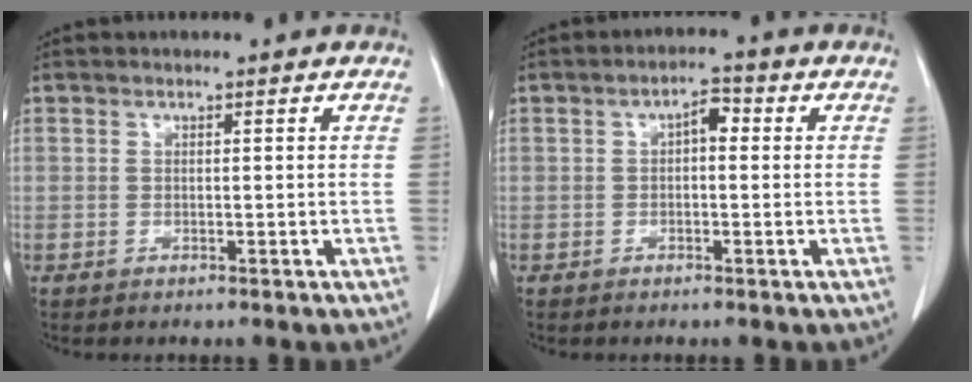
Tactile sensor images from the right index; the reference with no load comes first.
{"total": 3.0, "force": [0.4, 1.4, 2.6], "torque": [-0.038, 0.014, 0.002]}